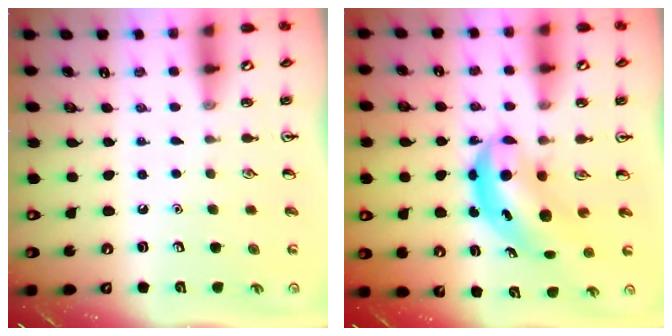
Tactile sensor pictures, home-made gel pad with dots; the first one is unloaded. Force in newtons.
{"total": 6.1, "press": 5.9, "slide": 1.6}